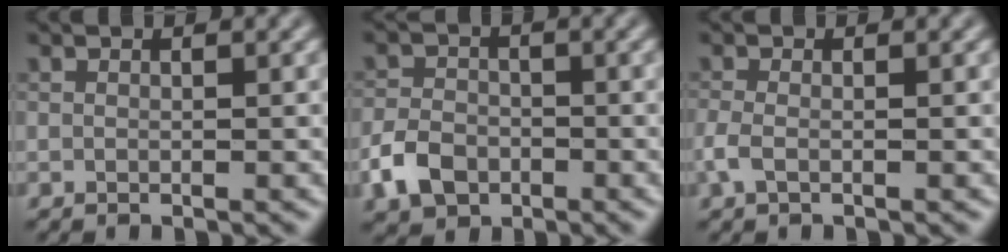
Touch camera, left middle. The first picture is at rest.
{"total": 3.8, "force": [-1.9, 2.8, 1.9], "torque": [-0.040, 0.001, -0.041]}
{"total": 1.6, "force": [-0.6, 0.7, 1.3], "torque": [-0.035, -0.001, -0.017]}